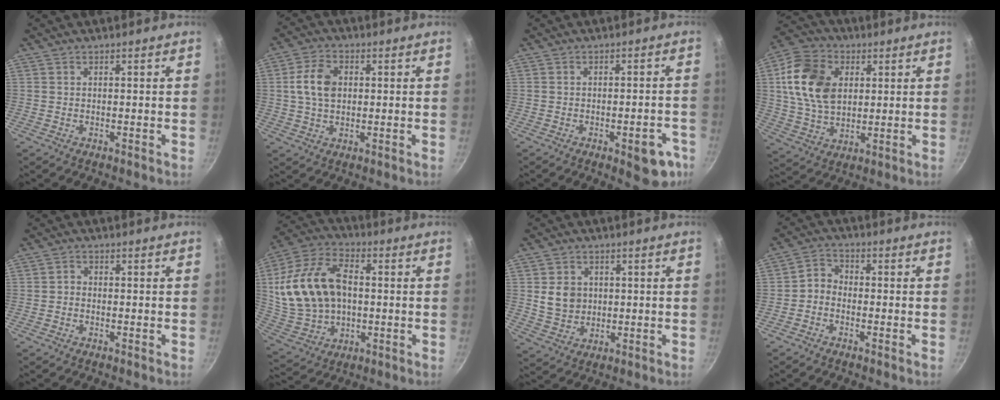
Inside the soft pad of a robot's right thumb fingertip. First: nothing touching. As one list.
[{"total": 7.8, "force": [1.1, 5.2, 5.7], "torque": [-0.099, 0.010, 0.017]}, {"total": 8.6, "force": [-3.9, 3.6, 6.7], "torque": [-0.046, 0.027, -0.042]}, {"total": 15.6, "force": [3.4, 11.2, 10.3], "torque": [-0.171, -0.003, 0.059]}, {"total": 1.1, "force": [-0.5, 0.9, 0.5], "torque": [-0.008, 0.006, -0.012]}, {"total": 20.3, "force": [1.8, 13.7, 14.9], "torque": [-0.279, 0.018, 0.039]}, {"total": 6.4, "force": [0.9, 5.4, 3.2], "torque": [-0.037, -0.003, 0.023]}, {"total": 3.3, "force": [-1.5, 2.5, 1.5], "torque": [-0.024, 0.027, -0.040]}]